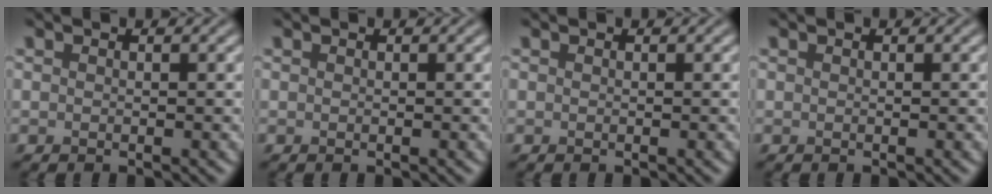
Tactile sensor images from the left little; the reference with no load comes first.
{"total": 0.0}
{"total": 0.0}
{"total": 0.0}